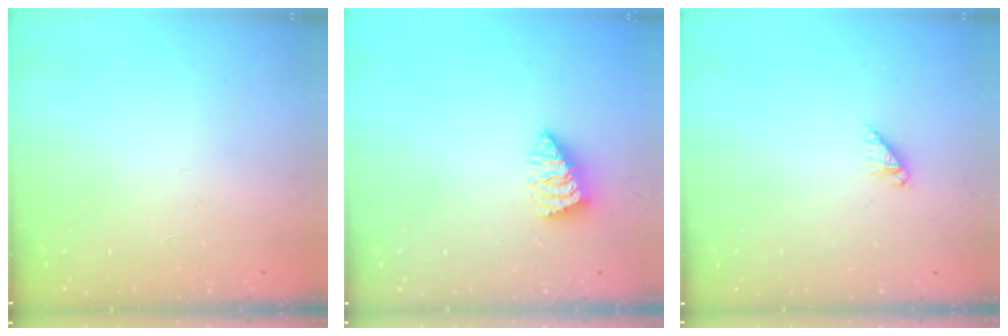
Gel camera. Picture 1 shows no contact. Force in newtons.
{"total": 1.4, "press": 1.4, "slide": 0.3}
{"total": 2.7, "press": 2.7, "slide": 0.4}